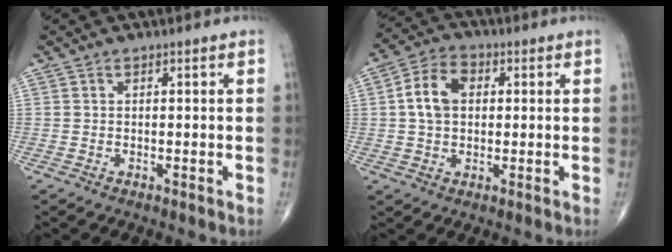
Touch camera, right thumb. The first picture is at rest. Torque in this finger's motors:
{"motor_torque": [-0.48, 0.79, 0.74, 0.10, 0.08]}